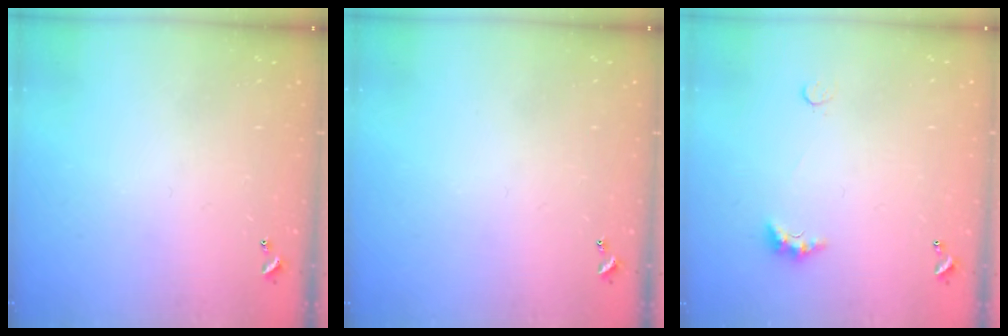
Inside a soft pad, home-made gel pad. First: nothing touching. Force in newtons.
{"total": 0.0}
{"total": 2.6, "press": 2.5, "slide": 0.7}